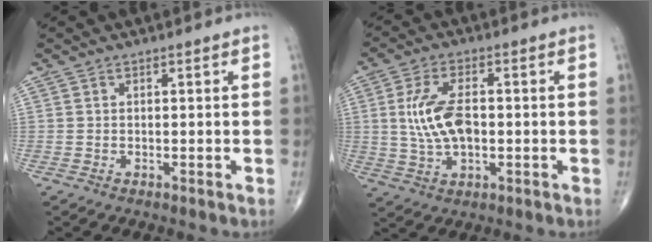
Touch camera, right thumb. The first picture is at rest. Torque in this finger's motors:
{"motor_torque": [-0.26, 0.26, 1.03, 0.01, 0.10]}